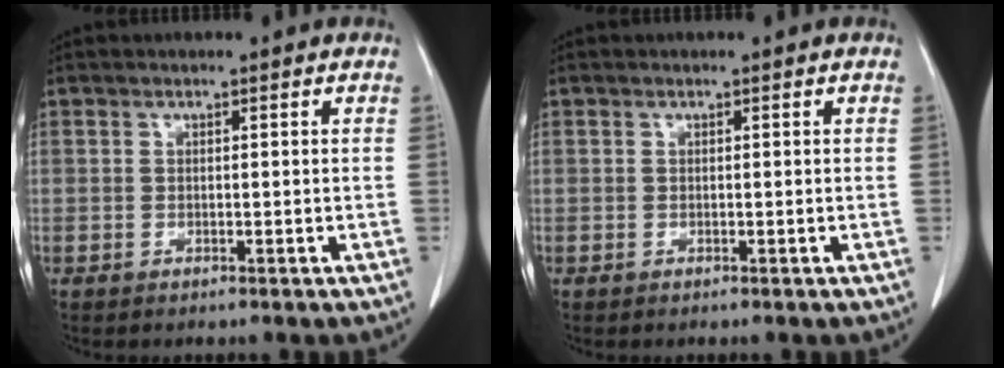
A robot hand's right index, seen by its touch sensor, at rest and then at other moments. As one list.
[{"total": 0.0}]